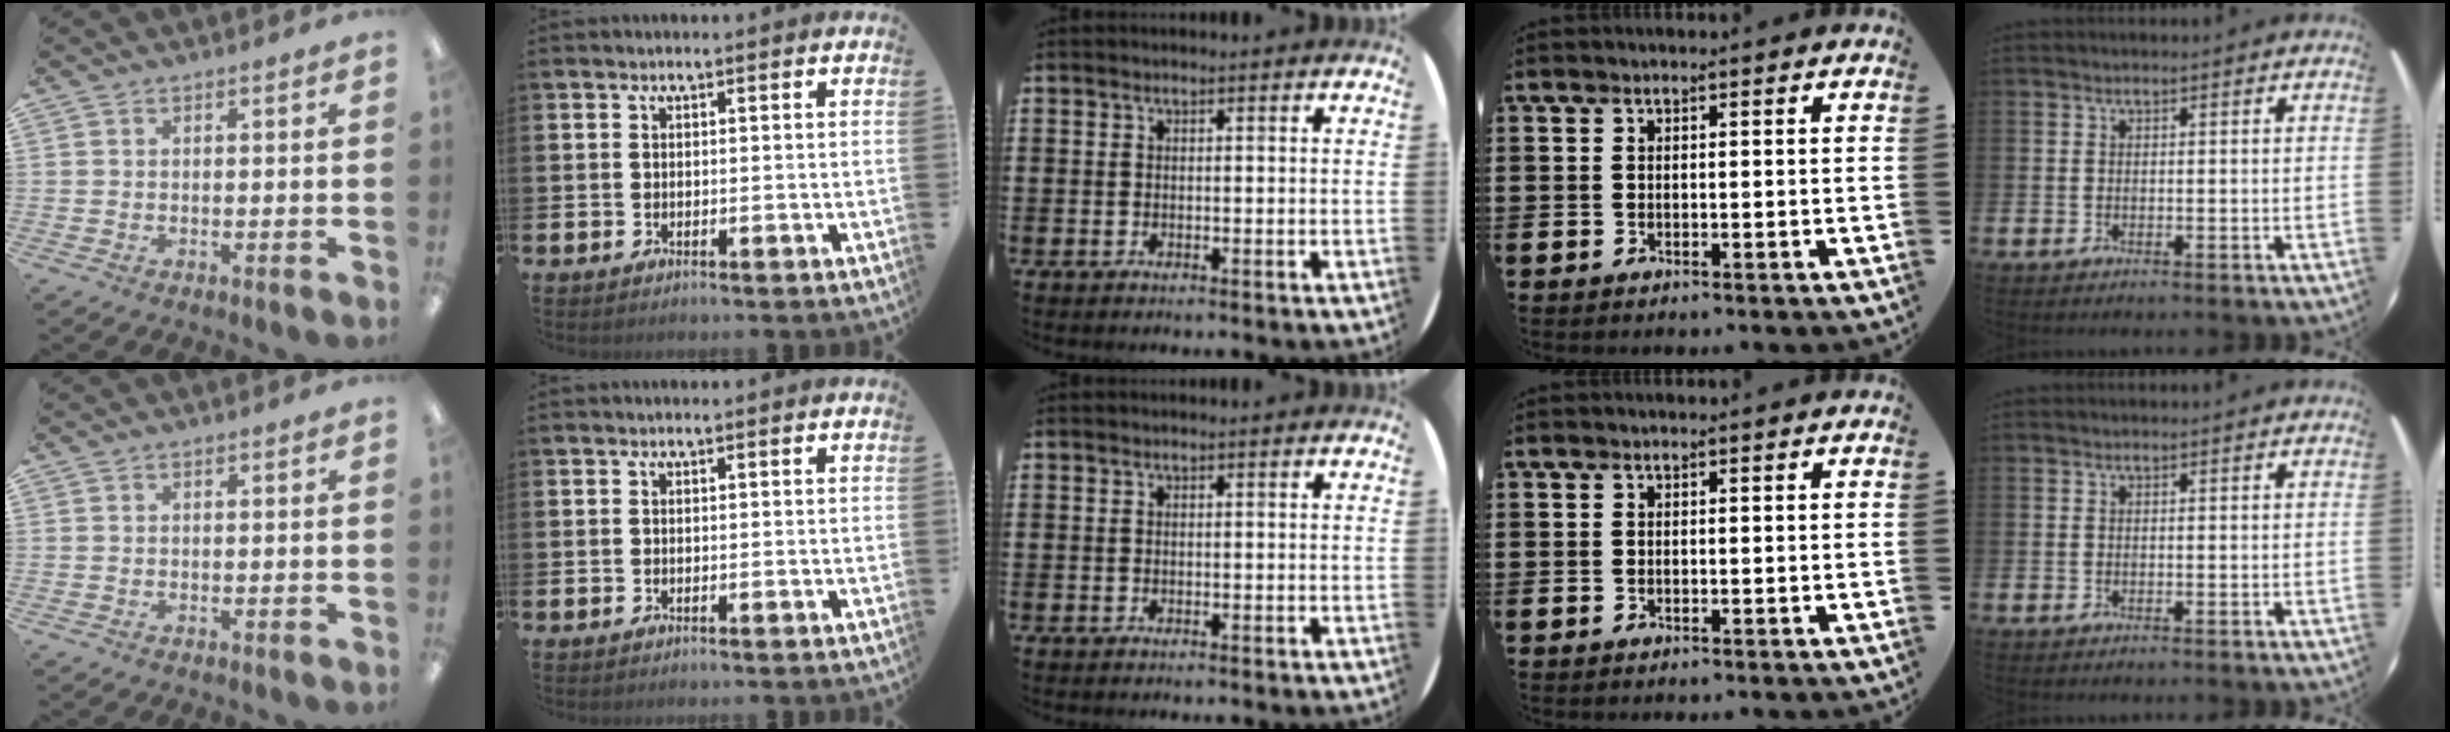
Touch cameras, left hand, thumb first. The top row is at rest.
{}